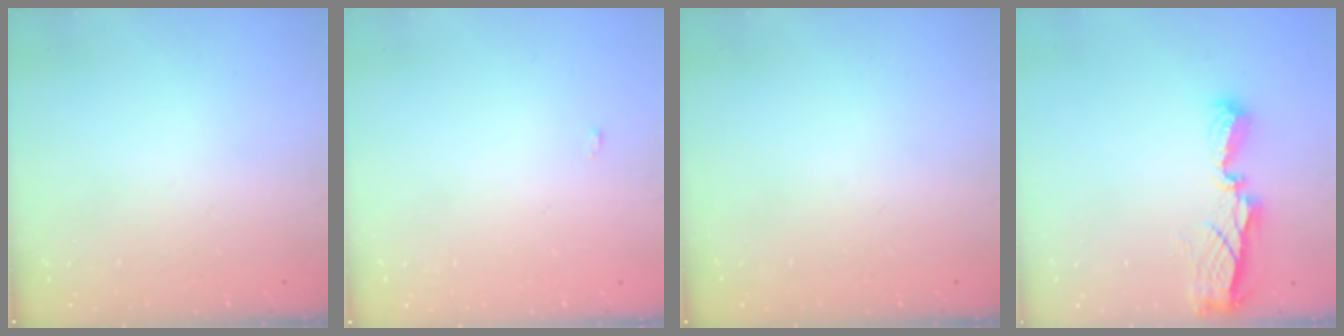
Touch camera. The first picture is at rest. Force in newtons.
{"total": 6.7, "press": 2.2, "slide": 6.3}
{"total": 0.0}
{"total": 7.4, "press": 7.4, "slide": 0.2}